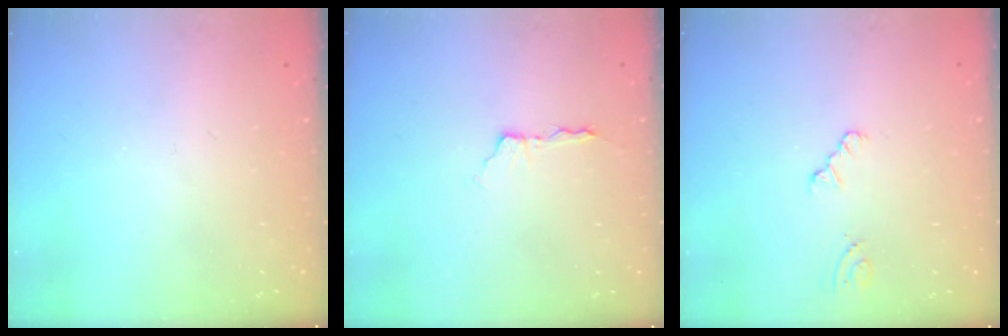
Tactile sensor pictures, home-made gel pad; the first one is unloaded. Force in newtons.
{"total": 3.7, "press": 3.7, "slide": 0.5}
{"total": 1.2, "press": 1.2, "slide": 0.2}